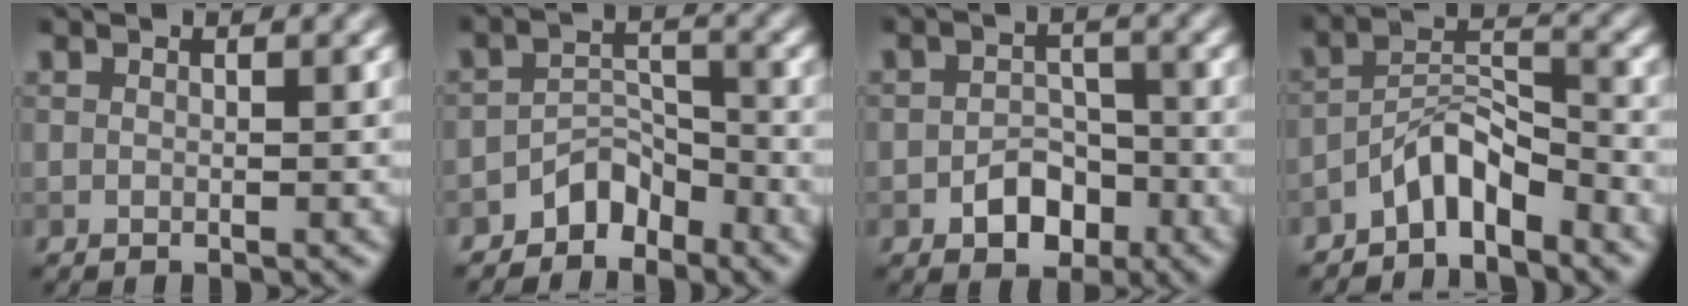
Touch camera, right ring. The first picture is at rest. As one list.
[{"total": 3.2, "force": [-2.5, 1.7, 0.8], "torque": [-0.005, 0.015, -0.048]}, {"total": 3.5, "force": [-1.7, 2.4, 1.9], "torque": [-0.020, 0.003, -0.028]}, {"total": 4.2, "force": [-3.2, 1.4, 2.3], "torque": [-0.034, 0.022, -0.063]}]